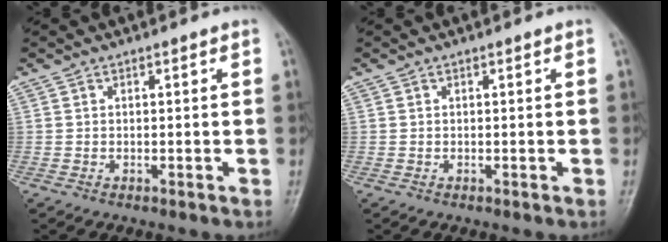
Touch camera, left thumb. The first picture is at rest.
{"total": 0.0}